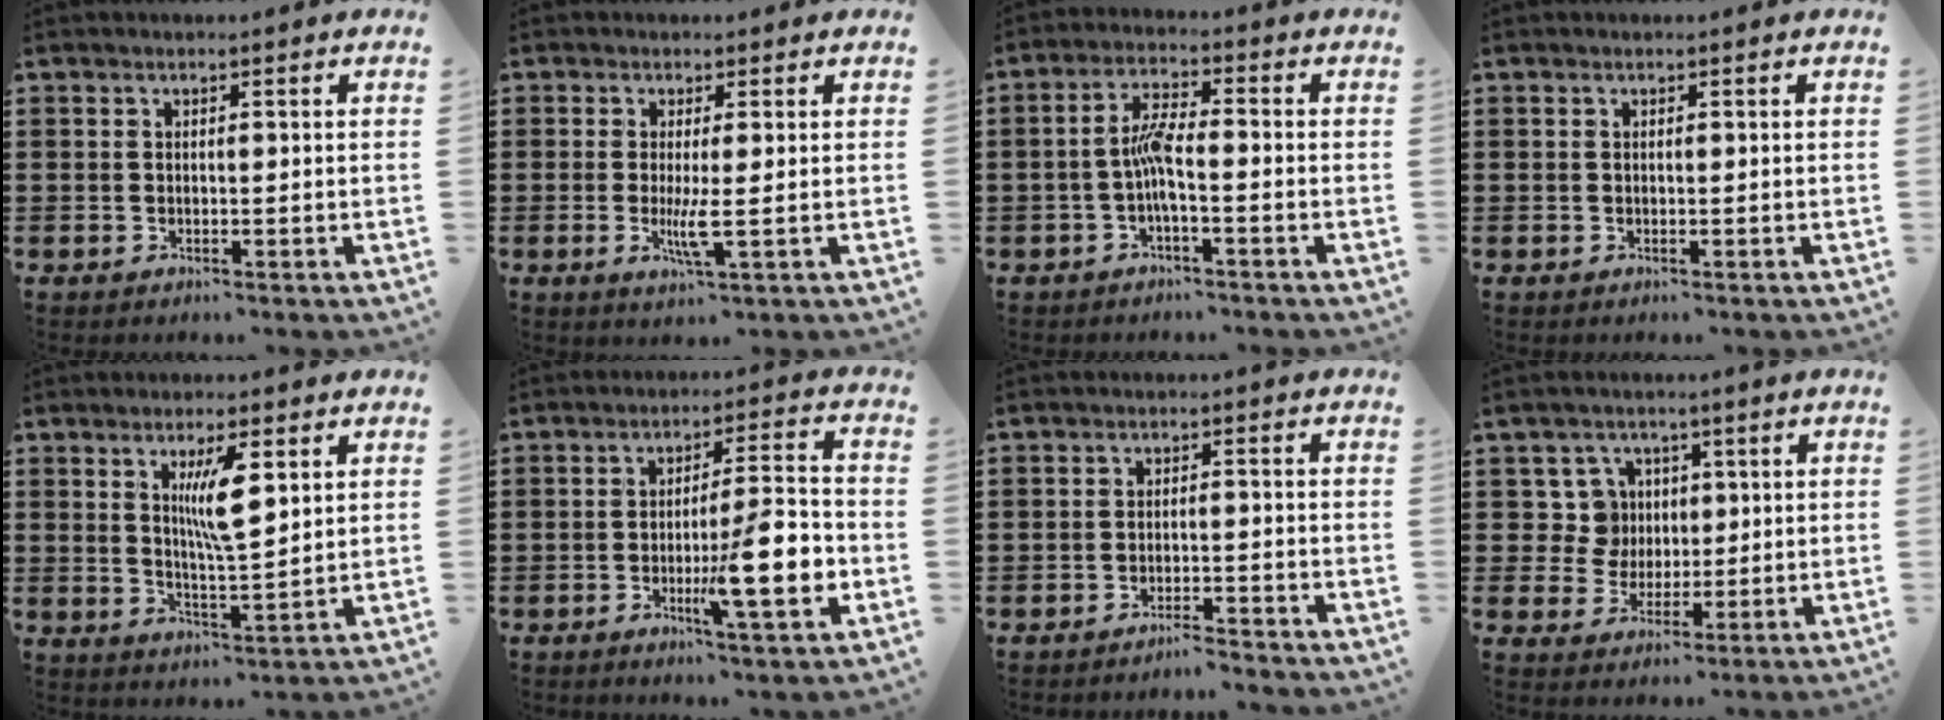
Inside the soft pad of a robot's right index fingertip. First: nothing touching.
{"total": 3.7, "force": [-0.6, 0.1, 3.7], "torque": [-0.065, -0.008, -0.011]}
{"total": 5.0, "force": [-1.3, 0.9, 4.7], "torque": [-0.102, -0.001, -0.030]}
{"total": 0.0}
{"total": 6.8, "force": [2.3, 1.2, 6.2], "torque": [-0.110, -0.005, 0.034]}
{"total": 11.0, "force": [-3.3, 1.9, 10.3], "torque": [-0.153, -0.005, -0.057]}
{"total": 2.3, "force": [-2.2, -0.3, 0.5], "torque": [-0.012, -0.002, -0.046]}
{"total": 6.0, "force": [1.3, 5.6, 1.6], "torque": [-0.051, 0.012, 0.025]}